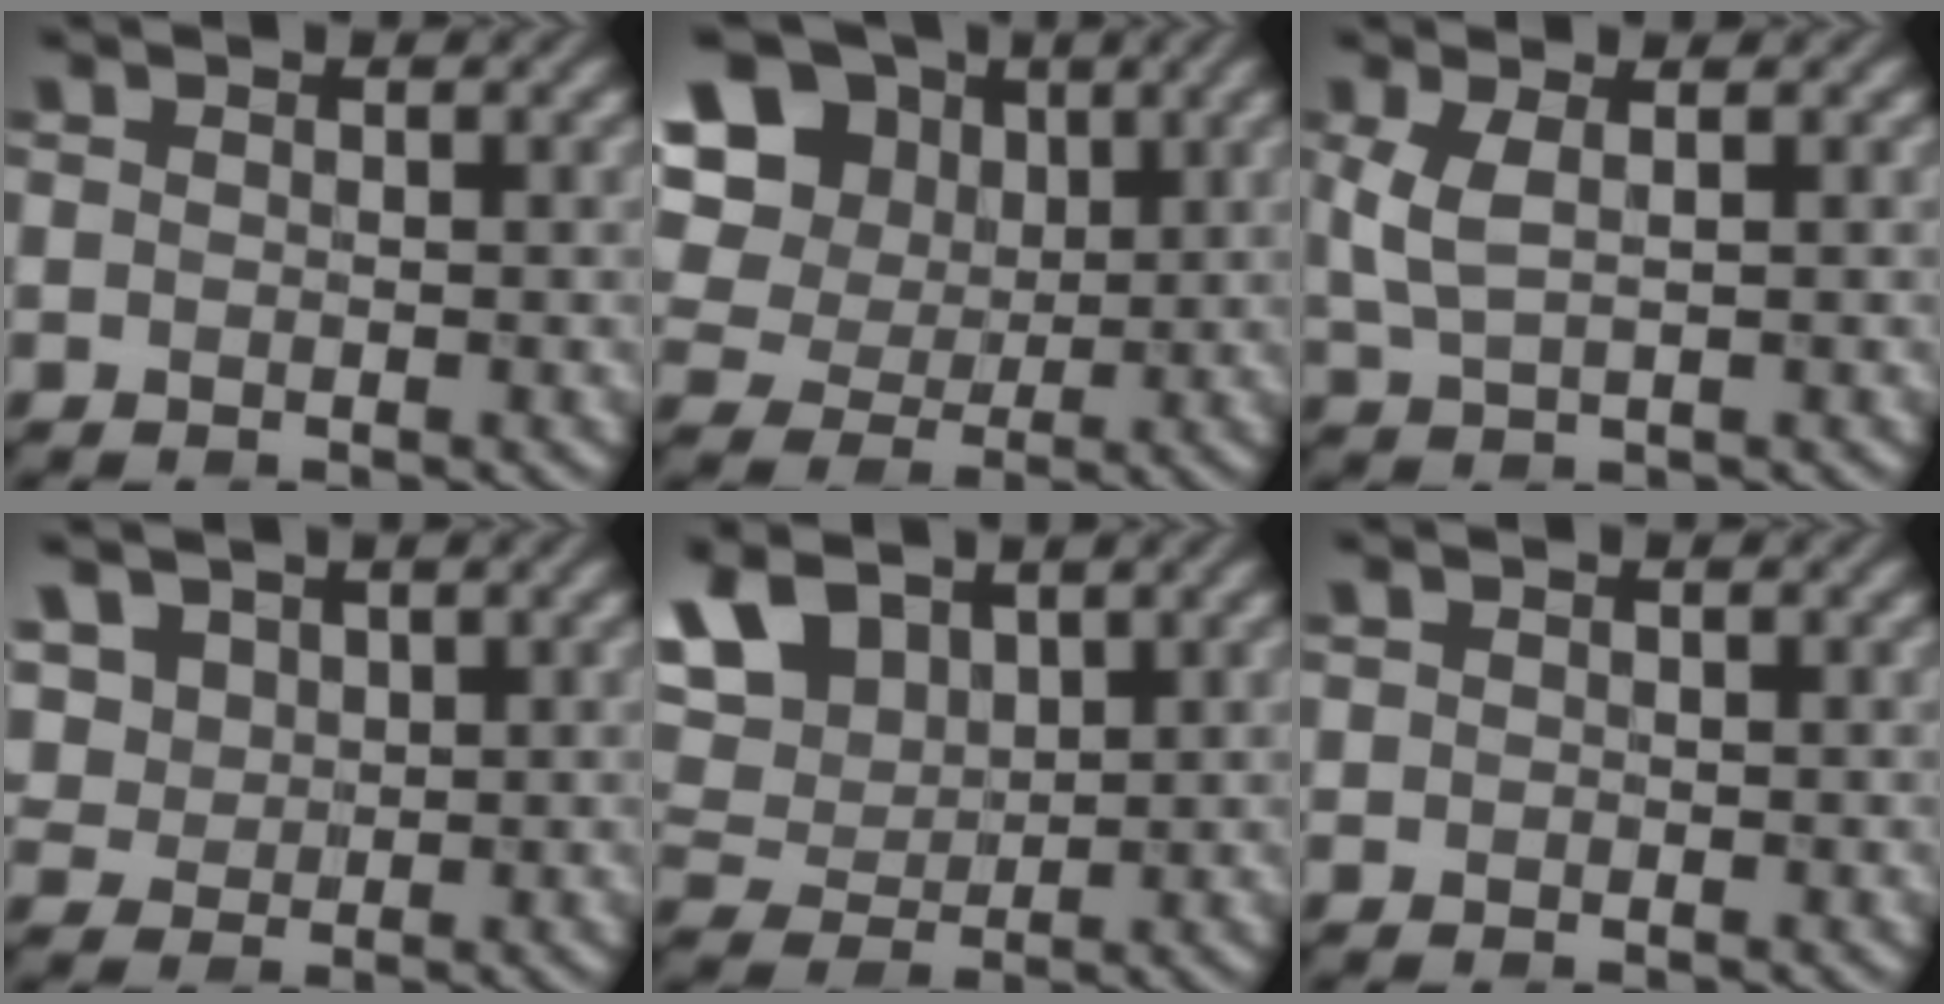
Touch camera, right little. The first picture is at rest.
{"total": 14.1, "force": [5.5, 10.9, 7.0], "torque": [-0.148, 0.032, 0.101]}
{"total": 2.4, "force": [0.5, 0.7, 2.3], "torque": [-0.046, -0.001, 0.015]}
{"total": 4.9, "force": [2.7, 3.5, 2.3], "torque": [-0.088, 0.014, 0.065]}
{"total": 6.5, "force": [3.6, 3.7, 3.9], "torque": [-0.102, 0.015, 0.072]}
{"total": 0.0}